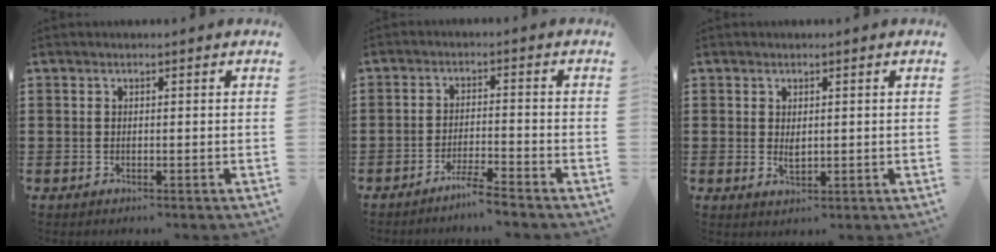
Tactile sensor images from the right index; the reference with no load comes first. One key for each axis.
{"total": 3.7, "fx": -3.4, "fy": -0.6, "fz": 1.3, "tx": -0.031, "ty": -0.005, "tz": -0.068}
{"total": 1.6, "fx": 0.3, "fy": 0.8, "fz": 1.4, "tx": -0.028, "ty": 0.002, "tz": 0.006}